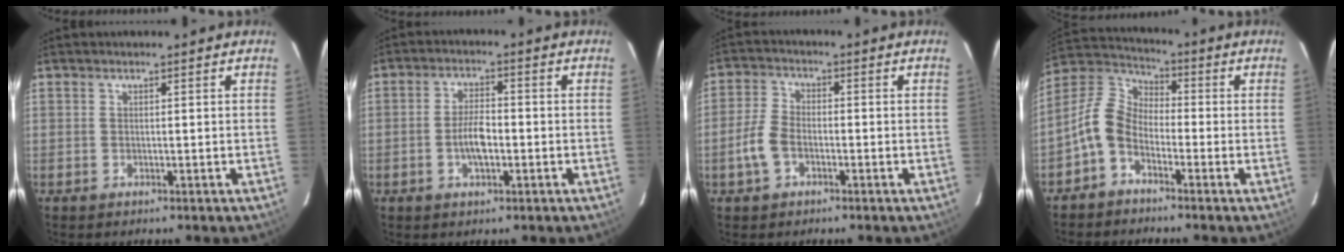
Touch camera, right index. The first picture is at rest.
{"total": 5.2, "force": [-1.5, 2.2, 4.5], "torque": [-0.090, 0.005, -0.025]}
{"total": 5.4, "force": [-2.2, 3.4, 3.5], "torque": [-0.082, 0.009, -0.041]}
{"total": 8.1, "force": [-4.1, 5.2, 4.6], "torque": [-0.100, 0.019, -0.095]}